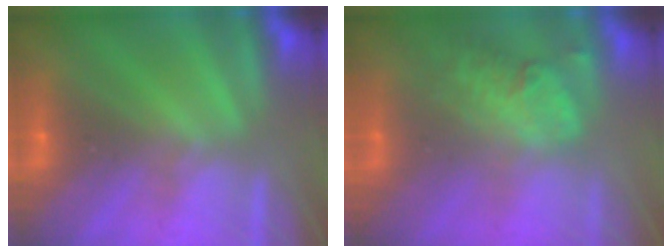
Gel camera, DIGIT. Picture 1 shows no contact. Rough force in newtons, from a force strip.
{"total": 2.5}